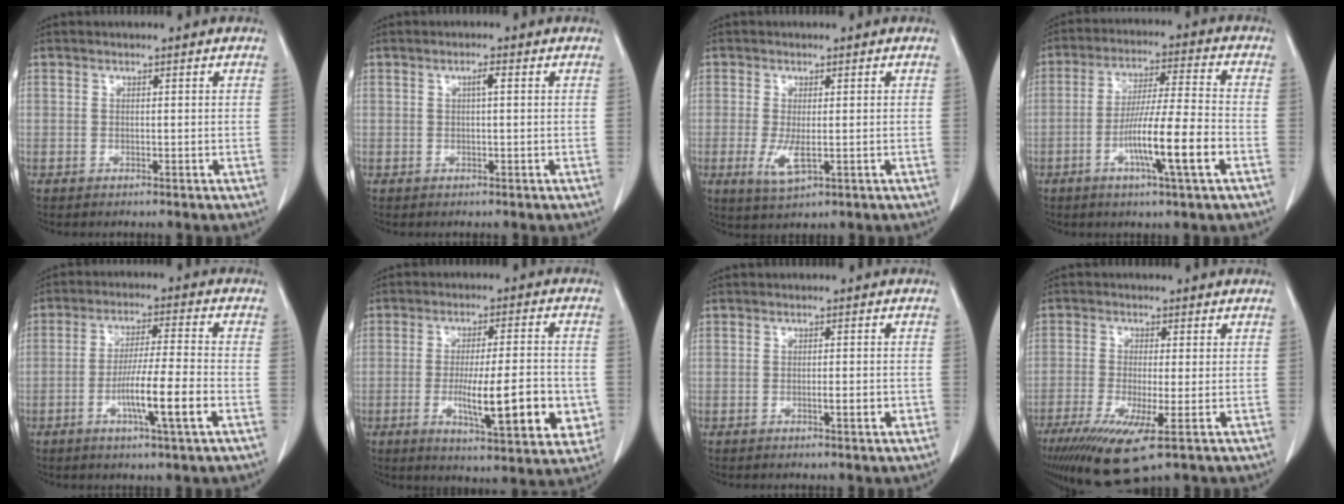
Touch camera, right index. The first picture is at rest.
{"total": 1.3, "force": [0.3, 0.1, 1.3], "torque": [-0.024, 0.004, 0.004]}
{"total": 4.0, "force": [-0.9, 1.1, 3.8], "torque": [-0.075, -0.011, -0.009]}
{"total": 11.8, "force": [-4.2, -0.2, 11.0], "torque": [-0.194, -0.004, -0.076]}
{"total": 9.6, "force": [-3.4, -0.3, 8.9], "torque": [-0.155, -0.006, -0.061]}
{"total": 14.6, "force": [-3.4, 2.6, 13.9], "torque": [-0.199, -0.003, -0.042]}
{"total": 2.0, "force": [-0.7, 0.3, 1.9], "torque": [-0.028, 0.002, -0.008]}
{"total": 9.7, "force": [-4.8, 1.1, 8.3], "torque": [-0.144, -0.031, -0.078]}